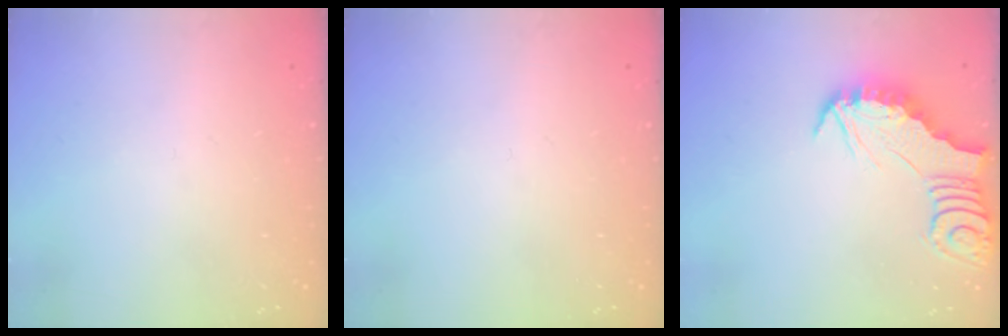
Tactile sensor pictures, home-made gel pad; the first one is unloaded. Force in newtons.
{"total": 0.0}
{"total": 3.0, "press": 3.0, "slide": 0.3}